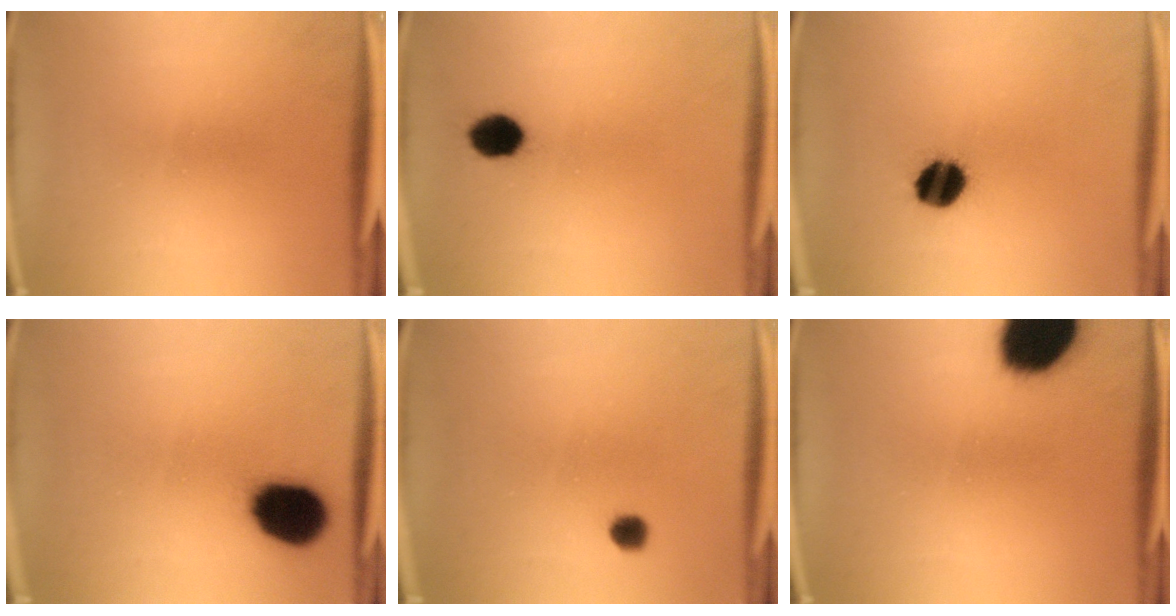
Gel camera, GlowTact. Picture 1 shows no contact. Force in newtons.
{"total": 5.7}
{"total": 9.8}
{"total": 14.1}
{"total": 2.2}
{"total": 19.6}